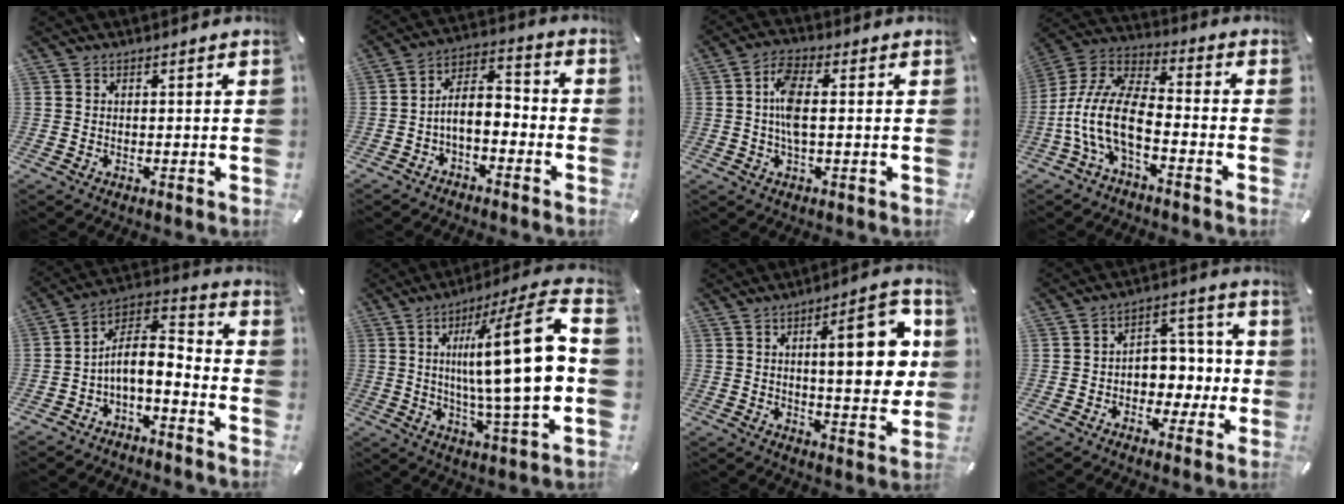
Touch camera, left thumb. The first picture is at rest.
{"total": 7.0, "force": [-3.2, 4.2, 4.6], "torque": [-0.087, 0.008, -0.061]}
{"total": 7.2, "force": [0.0, 3.0, 6.5], "torque": [-0.139, 0.002, -0.003]}
{"total": 13.4, "force": [-6.1, 6.1, 10.2], "torque": [-0.224, 0.009, -0.114]}
{"total": 7.9, "force": [-2.5, 4.3, 6.1], "torque": [-0.117, -0.005, -0.050]}
{"total": 23.4, "force": [1.1, 4.5, 23.0], "torque": [-0.362, -0.007, 0.004]}
{"total": 16.3, "force": [3.3, 5.5, 15.0], "torque": [-0.194, -0.008, 0.044]}
{"total": 6.9, "force": [-1.5, 6.1, 2.9], "torque": [-0.034, 0.012, -0.028]}